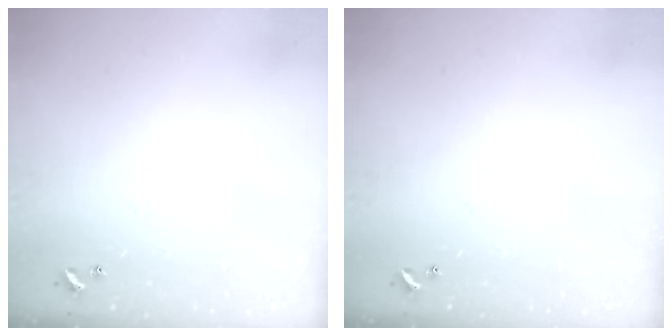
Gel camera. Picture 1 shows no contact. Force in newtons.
{"total": 0.0}